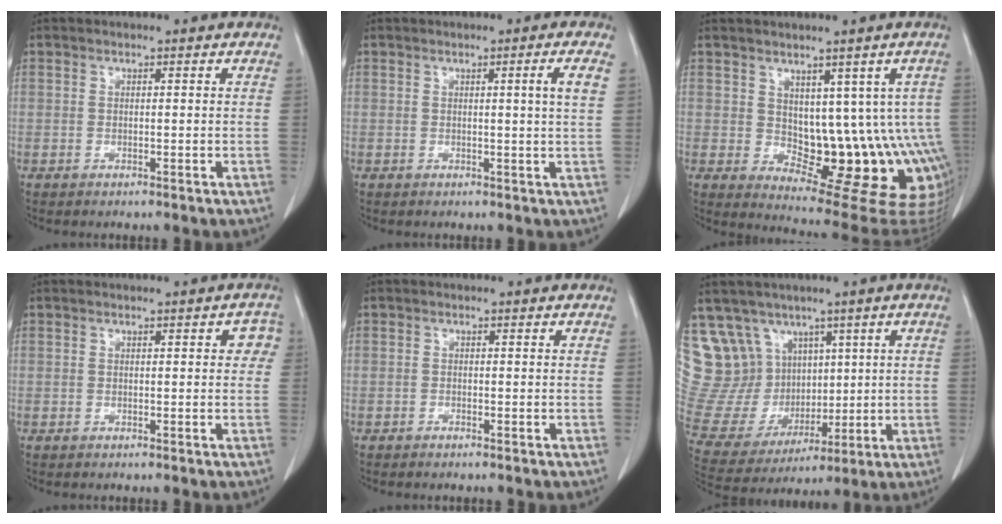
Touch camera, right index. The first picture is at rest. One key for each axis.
{"total": 2.6, "fx": 0.7, "fy": -0.8, "fz": 2.4, "tx": -0.035, "ty": -0.004, "tz": 0.012}
{"total": 13.9, "fx": -0.2, "fy": 7.1, "fz": 11.9, "tx": -0.114, "ty": 0.009, "tz": 0.017}
{"total": 2.3, "fx": 0.5, "fy": 1.1, "fz": 1.9, "tx": -0.009, "ty": 0.011, "tz": 0.001}
{"total": 0.7, "fx": -0.6, "fy": 0.0, "fz": 0.3, "tx": -0.008, "ty": 0.000, "tz": -0.010}
{"total": 17.0, "fx": 8.9, "fy": 13.4, "fz": 5.4, "tx": -0.135, "ty": 0.064, "tz": 0.204}